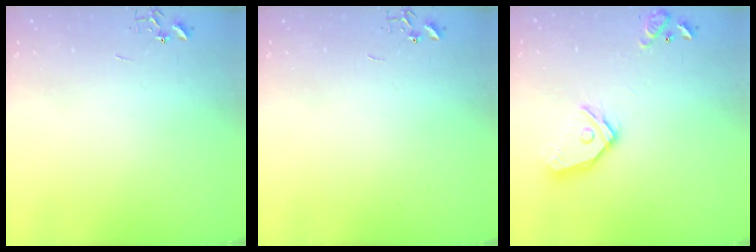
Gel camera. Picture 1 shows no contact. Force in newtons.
{"total": 0.0}
{"total": 14.7, "press": 14.6, "slide": 2.0}